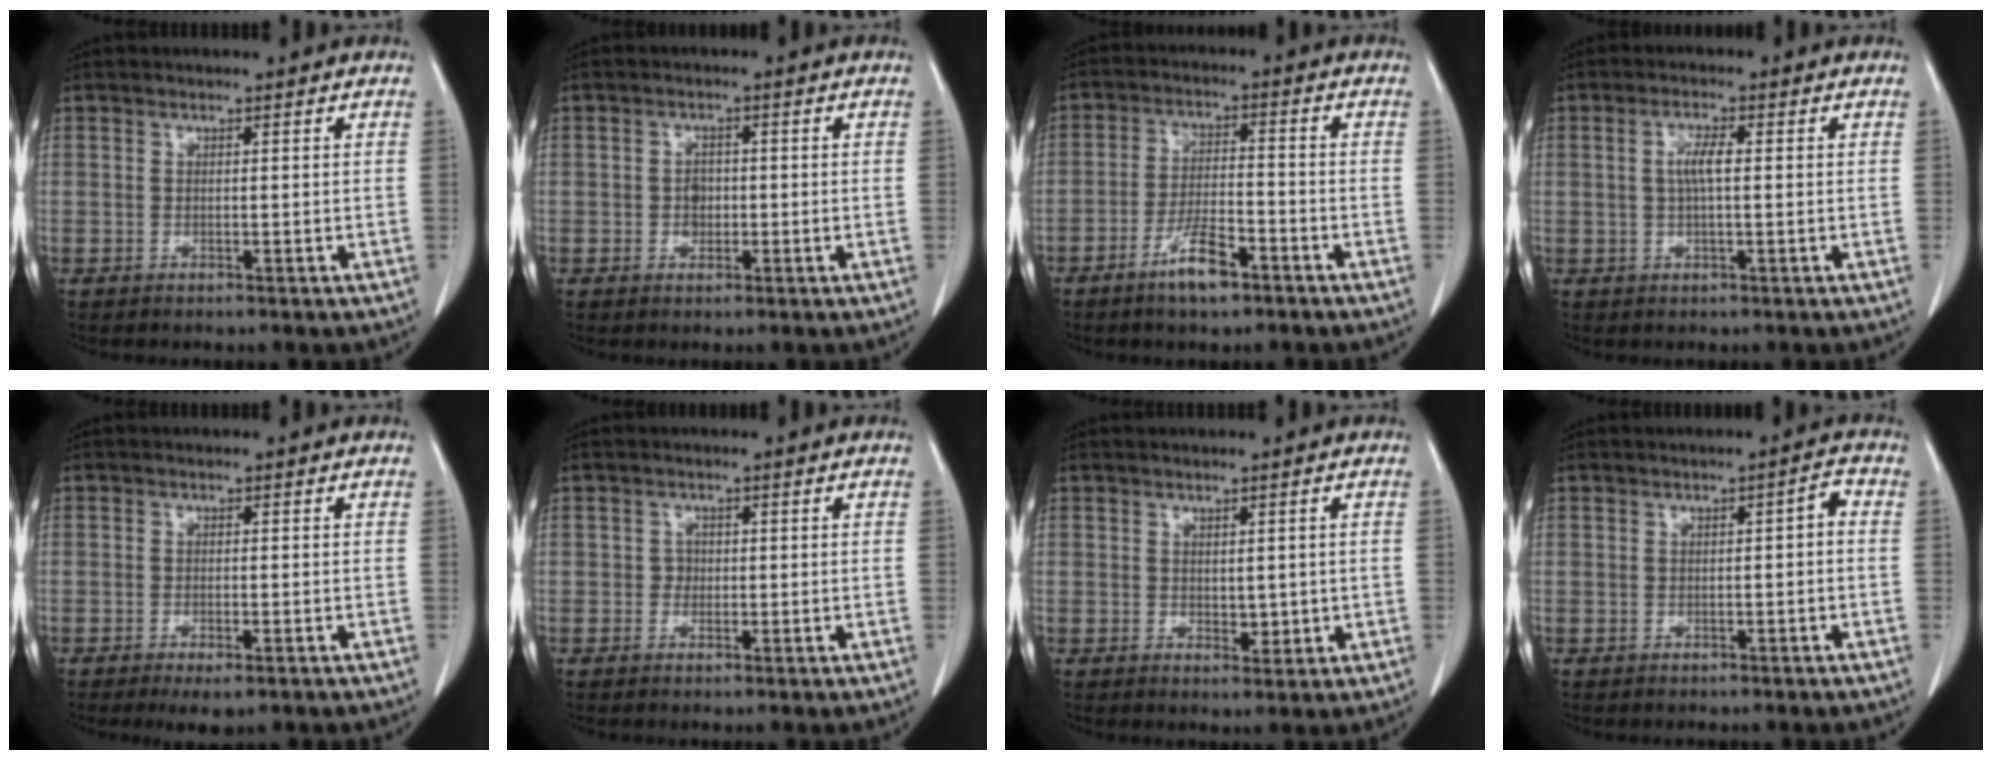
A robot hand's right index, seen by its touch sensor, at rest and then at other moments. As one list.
[{"total": 2.1, "force": [-0.3, 1.7, 1.2], "torque": [-0.016, 0.005, -0.003]}, {"total": 6.9, "force": [-4.3, 1.5, 5.1], "torque": [-0.100, -0.004, -0.077]}, {"total": 3.3, "force": [0.3, 0.6, 3.2], "torque": [-0.065, 0.005, 0.006]}, {"total": 3.6, "force": [-2.3, 1.0, 2.5], "torque": [-0.036, -0.005, -0.030]}, {"total": 1.2, "force": [-0.2, 1.1, 0.3], "torque": [0.000, 0.005, -0.004]}, {"total": 2.2, "force": [0.1, 1.3, 1.7], "torque": [-0.020, -0.005, 0.009]}, {"total": 1.8, "force": [-0.3, 0.5, 1.7], "torque": [-0.024, 0.009, -0.004]}]